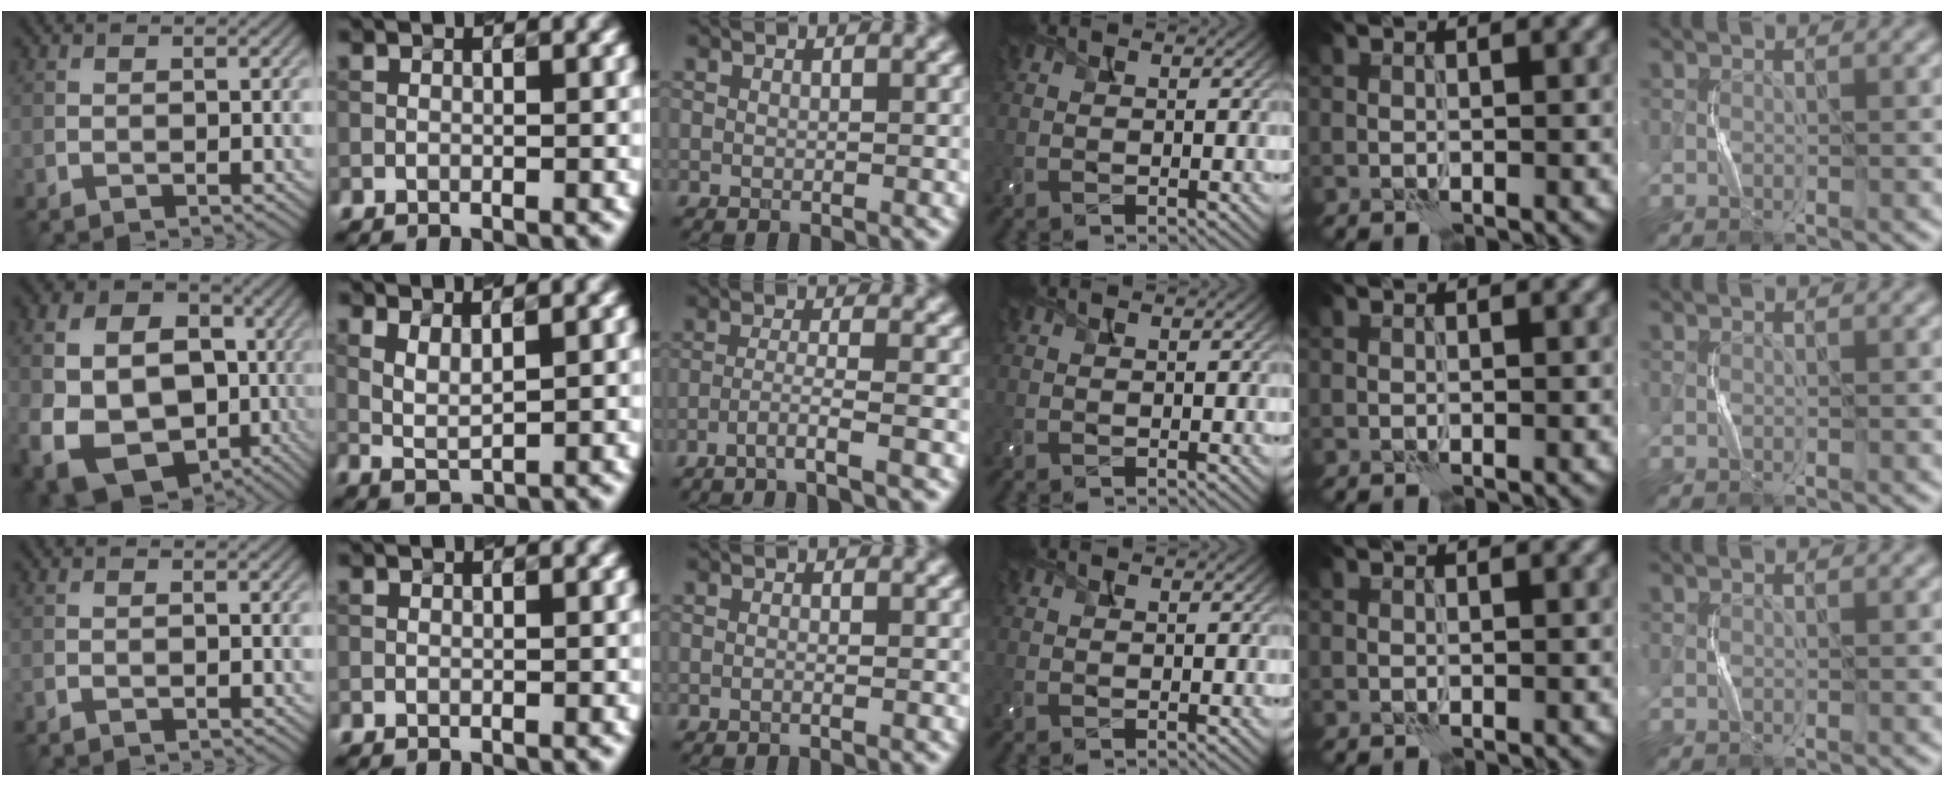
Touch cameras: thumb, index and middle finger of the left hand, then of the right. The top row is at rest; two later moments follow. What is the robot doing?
{"motion": "squeeze", "object": "bubble wrap"}